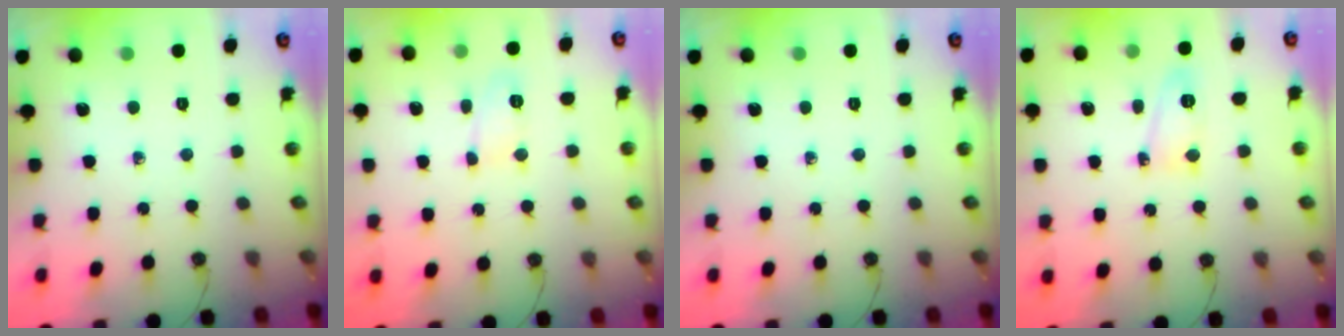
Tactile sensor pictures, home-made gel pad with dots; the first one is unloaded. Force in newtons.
{"total": 5.8, "press": 5.8, "slide": 0.5}
{"total": 0.0}
{"total": 7.8, "press": 7.7, "slide": 0.6}